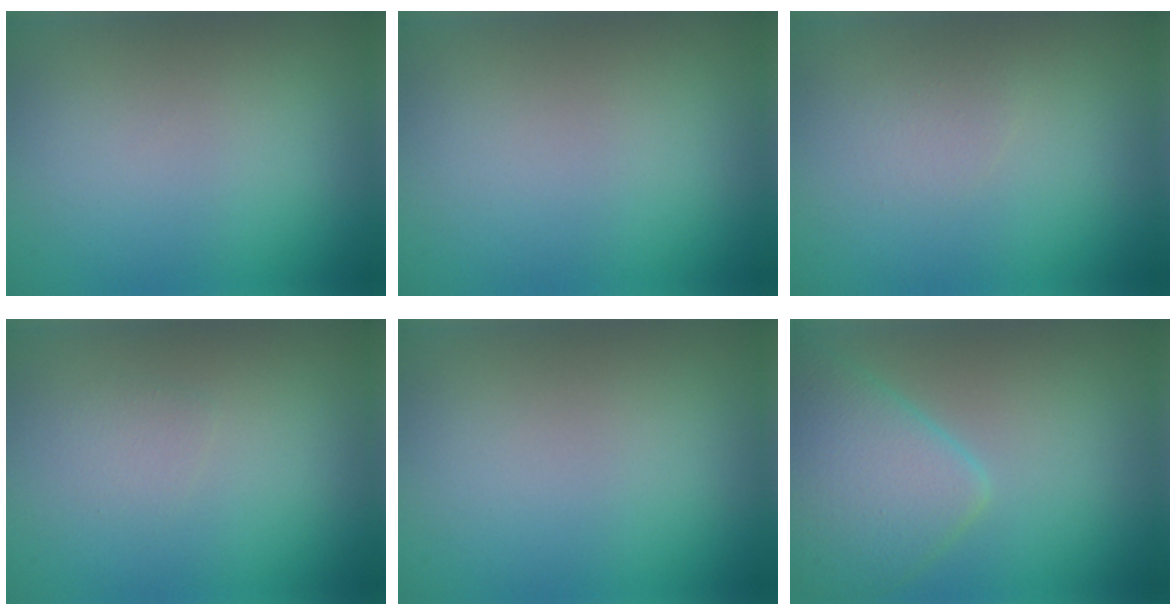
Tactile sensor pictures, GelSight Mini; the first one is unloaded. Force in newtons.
{"total": 0.0}
{"total": 1.1, "press": 1.1, "slide": 0.1}
{"total": 1.0, "press": 1.0, "slide": 0.1}
{"total": 0.0}
{"total": 5.6, "press": 5.6, "slide": 0.2}